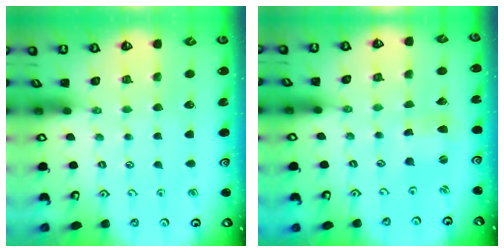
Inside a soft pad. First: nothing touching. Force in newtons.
{"total": 1.4, "press": 1.4, "slide": 0.2}